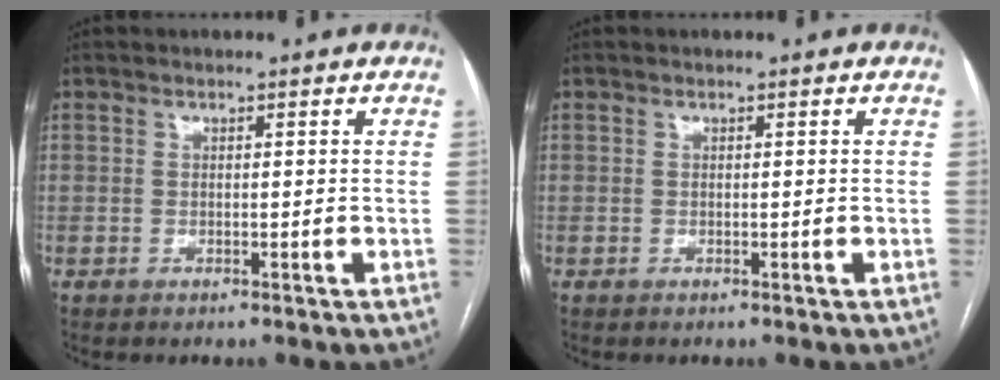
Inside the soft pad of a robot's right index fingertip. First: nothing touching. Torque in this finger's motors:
{"motor_torque": [0.00, 0.00, 0.00, 0.01]}